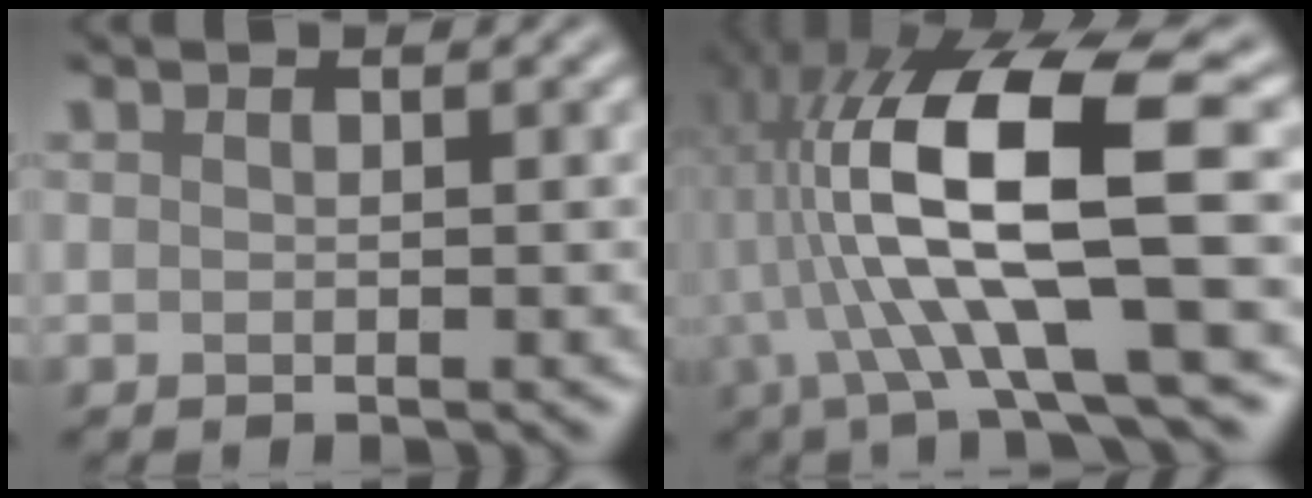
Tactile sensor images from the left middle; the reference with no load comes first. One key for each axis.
{"total": 11.4, "fx": -1.8, "fy": 1.2, "fz": 11.2, "tx": -0.234, "ty": -0.006, "tz": 0.014}